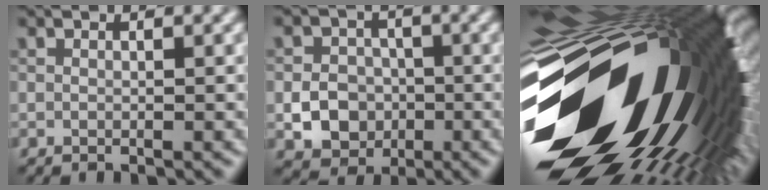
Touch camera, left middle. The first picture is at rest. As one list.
[{"total": 4.3, "force": [-1.1, 3.7, 1.9], "torque": [-0.021, 0.001, -0.029]}, {"total": 21.1, "force": [-4.3, 11.7, 17.0], "torque": [-0.283, -0.048, -0.070]}]